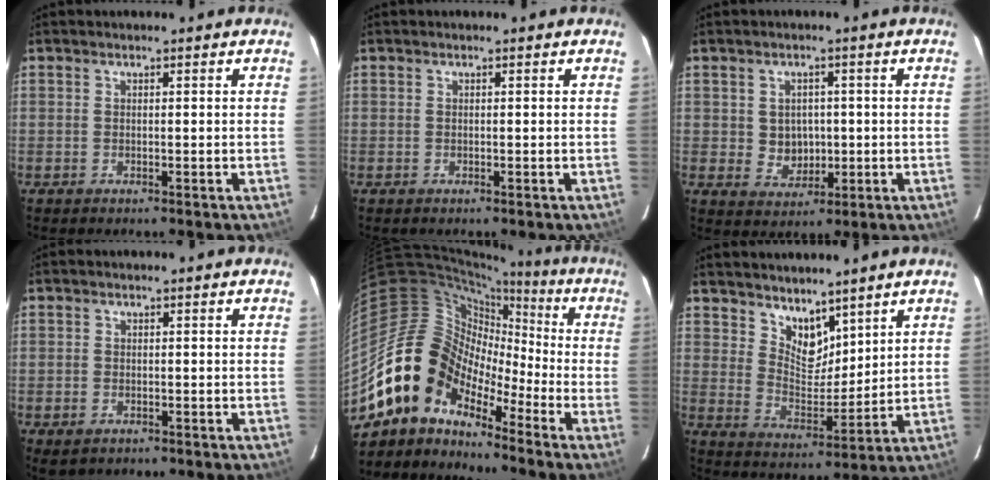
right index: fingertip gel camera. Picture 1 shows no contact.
{"total": 0.0}
{"total": 5.0, "force": [0.1, 4.6, 2.0], "torque": [-0.040, 0.007, 0.013]}
{"total": 2.7, "force": [-1.3, 2.0, 1.3], "torque": [-0.026, -0.006, -0.018]}
{"total": 13.5, "force": [-9.8, 8.1, 4.5], "torque": [-0.081, 0.025, -0.201]}
{"total": 8.3, "force": [6.3, 4.1, 3.4], "torque": [-0.047, -0.003, 0.122]}